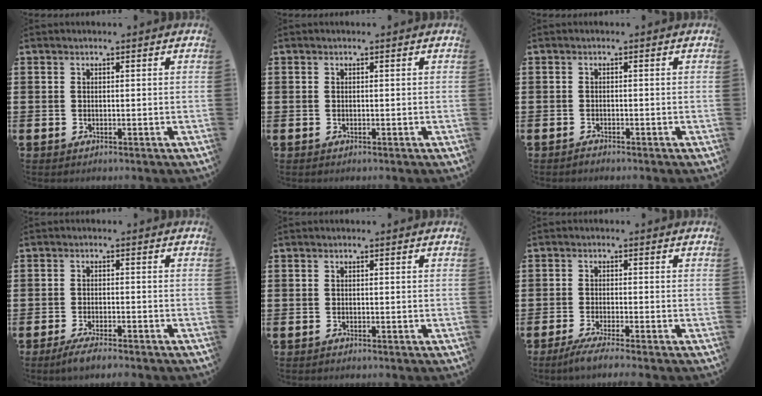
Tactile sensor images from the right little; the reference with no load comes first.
{"total": 0.0}
{"total": 0.6, "force": [-0.6, 0.1, 0.1], "torque": [-0.003, -0.002, -0.012]}
{"total": 2.5, "force": [-2.0, 0.1, 1.4], "torque": [-0.024, 0.002, -0.037]}
{"total": 0.0}
{"total": 2.4, "force": [-1.7, -0.1, 1.7], "torque": [-0.026, -0.003, -0.029]}